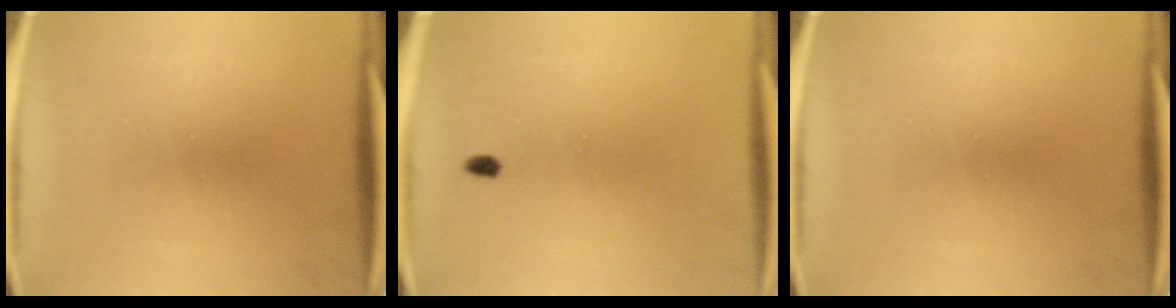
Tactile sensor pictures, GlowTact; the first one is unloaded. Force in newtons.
{"total": 1.1}
{"total": 0.0}